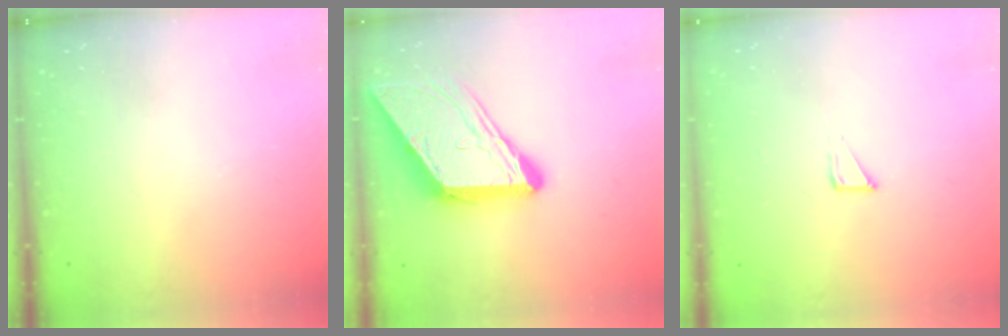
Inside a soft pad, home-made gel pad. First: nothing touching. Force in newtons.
{"total": 12.0, "press": 12.0, "slide": 1.2}
{"total": 2.1, "press": 2.1, "slide": 0.1}